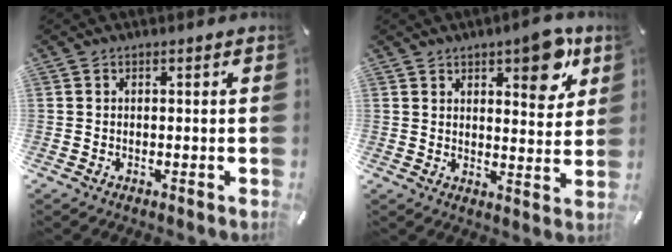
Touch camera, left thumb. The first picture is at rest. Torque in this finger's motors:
{"motor_torque": [0.45, -0.09, 0.24, 0.16, 0.08]}